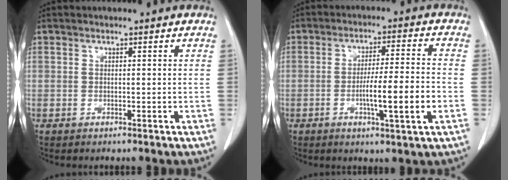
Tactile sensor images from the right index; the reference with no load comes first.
{"total": 9.3, "force": [-2.5, 0.0, 8.9], "torque": [-0.146, -0.004, -0.043]}